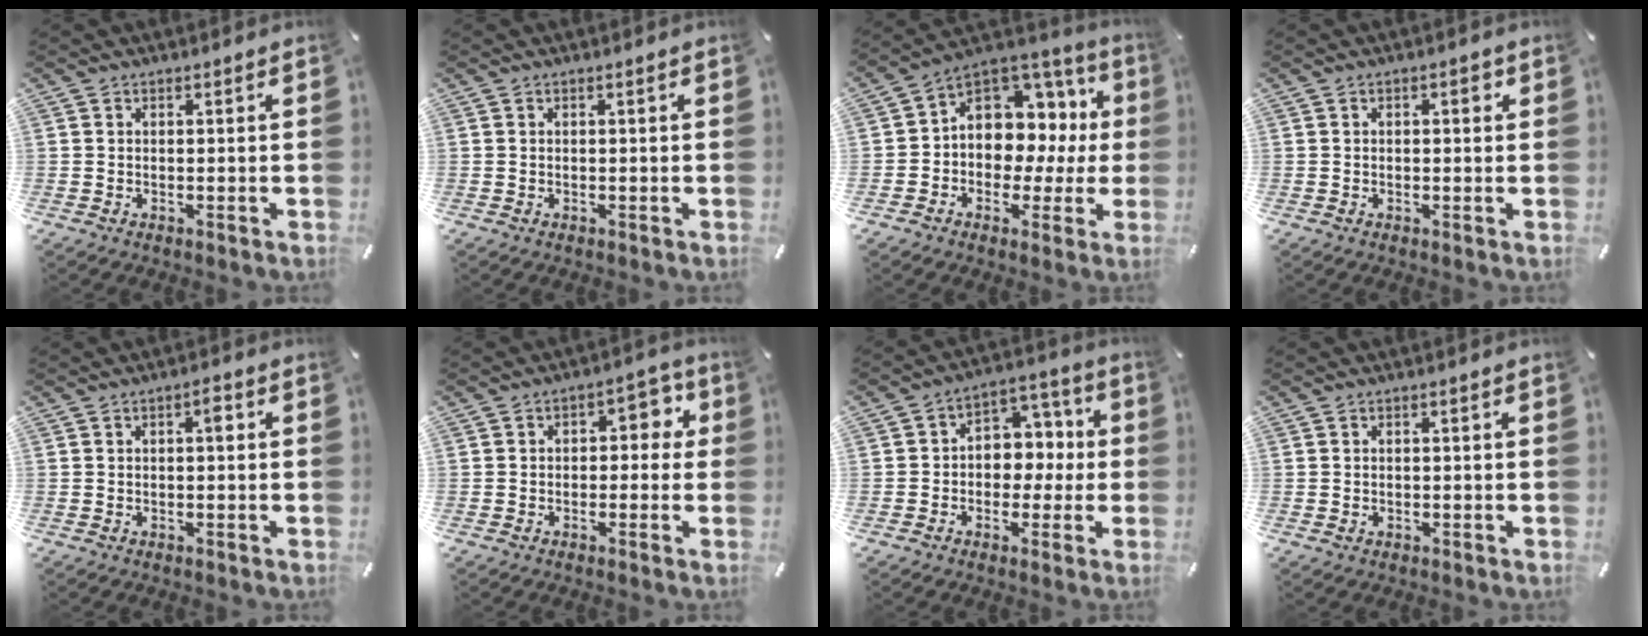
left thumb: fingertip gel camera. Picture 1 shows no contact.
{"total": 0.0}
{"total": 10.4, "force": [2.1, 8.9, 5.1], "torque": [-0.075, -0.032, 0.042]}
{"total": 1.8, "force": [0.4, 0.8, 1.6], "torque": [-0.023, 0.004, 0.003]}
{"total": 2.3, "force": [0.2, 0.8, 2.1], "torque": [-0.037, 0.007, -0.002]}
{"total": 5.7, "force": [0.2, 3.9, 4.1], "torque": [-0.051, 0.006, -0.007]}
{"total": 7.6, "force": [-1.4, 6.9, 2.8], "torque": [-0.036, 0.012, -0.029]}
{"total": 0.7, "force": [-0.2, 0.6, 0.3], "torque": [-0.006, 0.003, -0.005]}